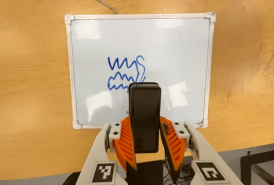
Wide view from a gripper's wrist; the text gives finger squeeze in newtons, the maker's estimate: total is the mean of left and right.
{"total": 4.9, "left": 3.7, "right": 6.1}